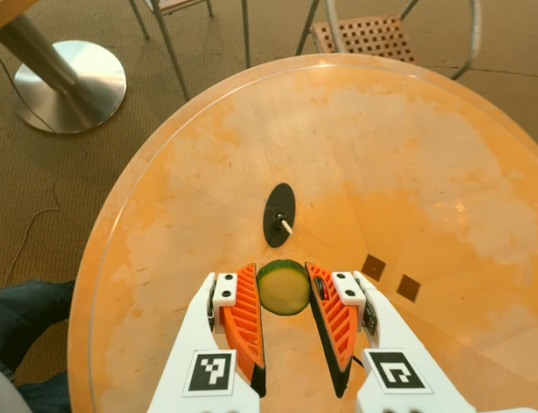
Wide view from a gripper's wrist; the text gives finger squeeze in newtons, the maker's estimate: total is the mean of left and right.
{"total": 7.7, "left": 7.6, "right": 7.9}